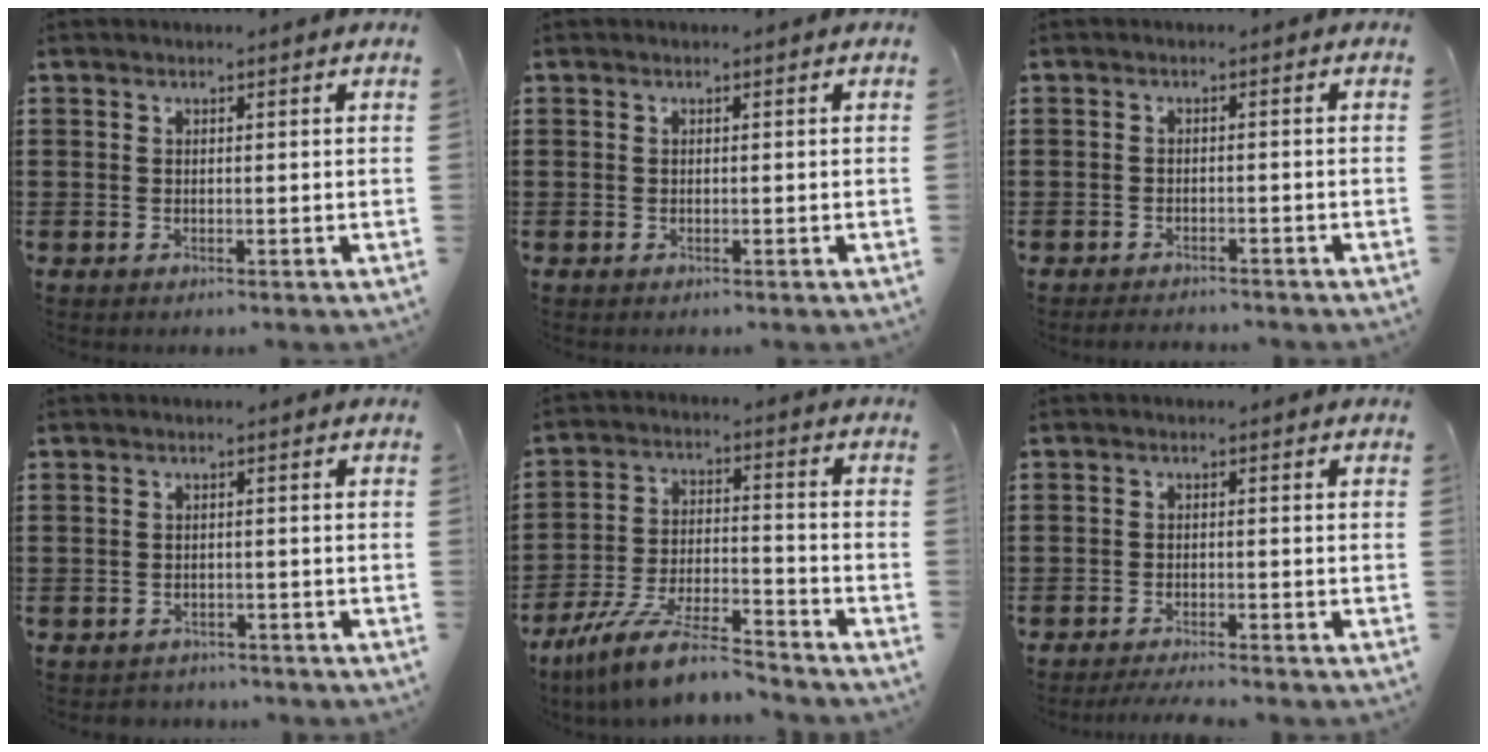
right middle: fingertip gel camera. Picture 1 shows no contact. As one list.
[{"total": 0.0}, {"total": 1.4, "force": [-1.4, 0.1, 0.1], "torque": [-0.006, 0.001, -0.030]}, {"total": 1.4, "force": [-1.4, 0.4, -0.1], "torque": [-0.004, 0.001, -0.032]}, {"total": 10.2, "force": [-8.8, 1.1, 5.1], "torque": [-0.100, 0.014, -0.172]}, {"total": 2.1, "force": [-2.0, -0.1, 0.6], "torque": [-0.009, 0.000, -0.039]}]